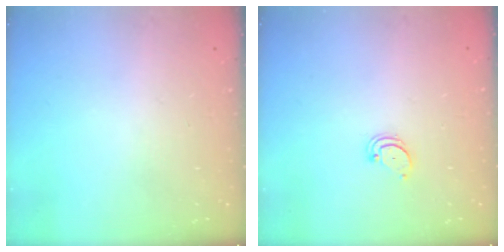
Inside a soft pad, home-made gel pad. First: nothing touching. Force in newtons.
{"total": 1.8, "press": 1.8, "slide": 0.2}